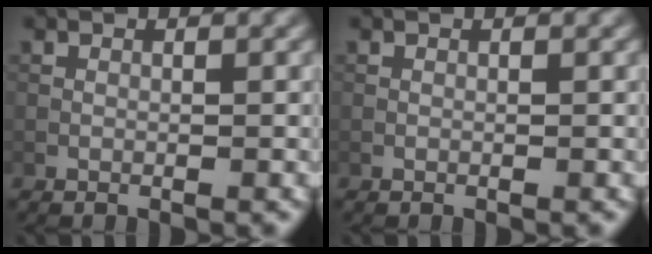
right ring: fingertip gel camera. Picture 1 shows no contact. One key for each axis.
{"total": 0.0}